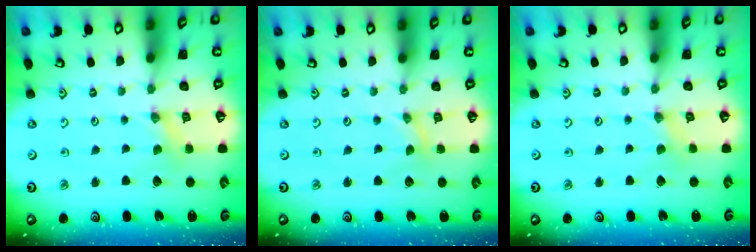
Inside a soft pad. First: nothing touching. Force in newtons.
{"total": 0.0}
{"total": 1.4, "press": 1.4, "slide": 0.3}